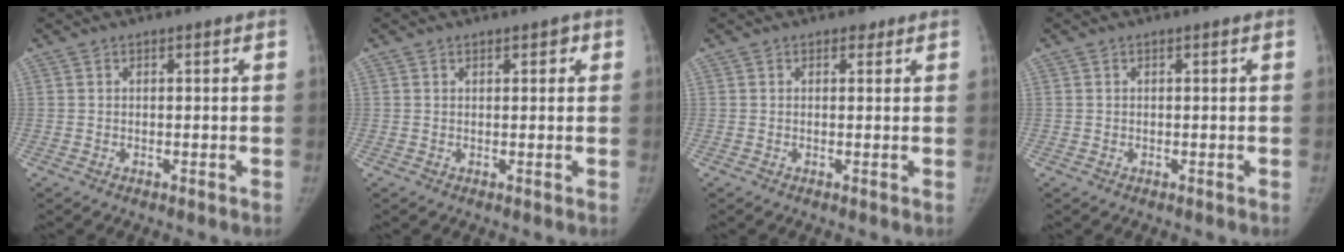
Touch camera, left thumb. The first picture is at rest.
{"total": 1.4, "force": [0.7, 0.8, 0.9], "torque": [0.000, -0.001, 0.007]}
{"total": 1.3, "force": [0.7, 0.9, 0.4], "torque": [0.005, -0.002, 0.006]}
{"total": 0.0}